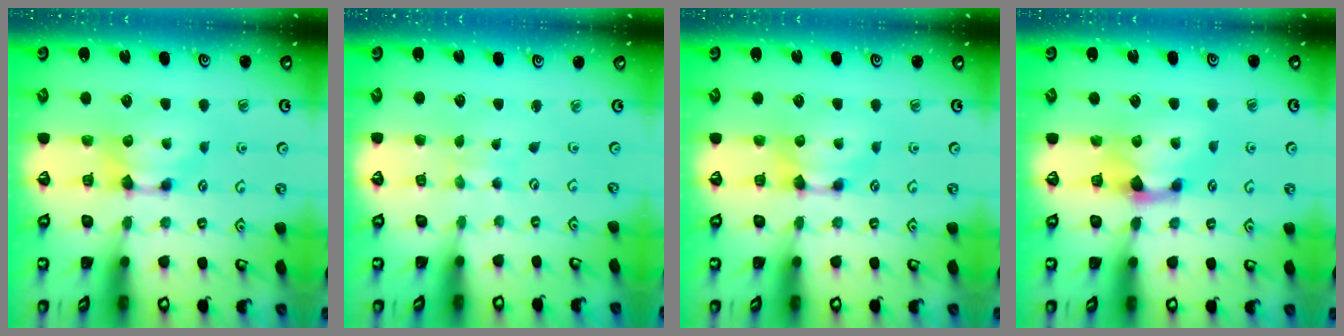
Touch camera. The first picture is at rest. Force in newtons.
{"total": 5.0, "press": 5.0, "slide": 0.1}
{"total": 0.0}
{"total": 1.3, "press": 0.5, "slide": 1.2}